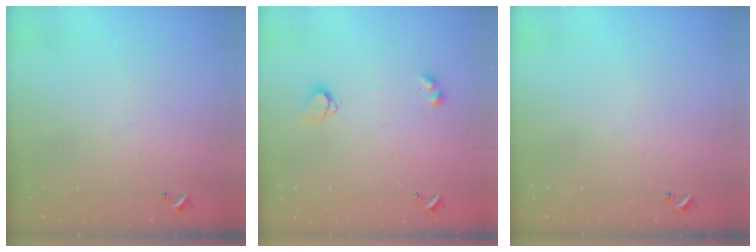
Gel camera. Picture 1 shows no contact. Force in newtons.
{"total": 3.3, "press": 3.2, "slide": 0.4}
{"total": 0.0}